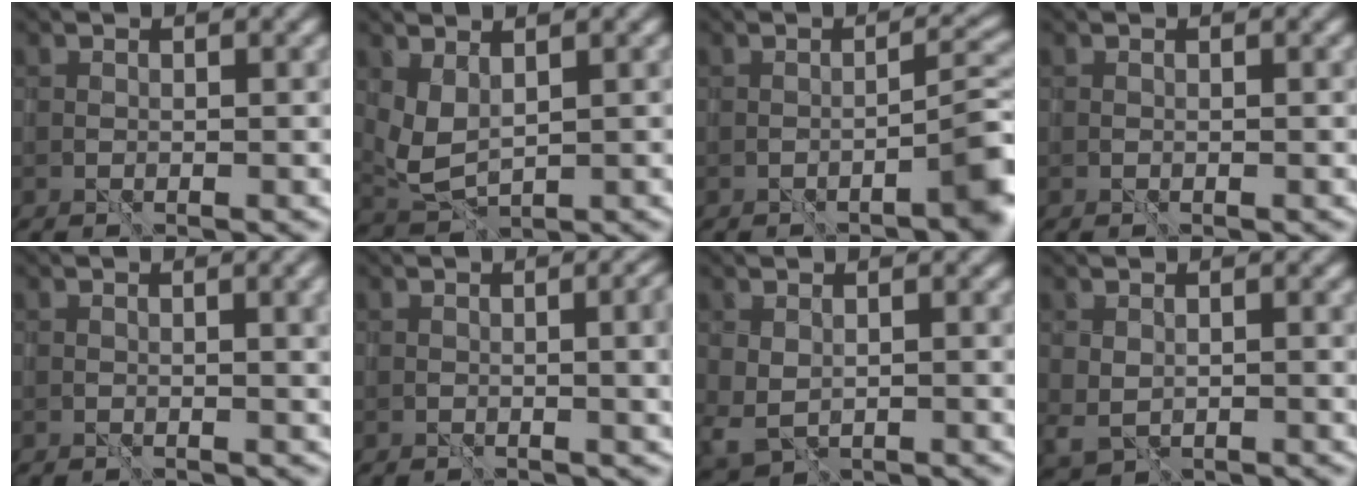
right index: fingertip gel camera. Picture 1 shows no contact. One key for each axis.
{"total": 2.7, "fx": 1.4, "fy": 1.4, "fz": 1.9, "tx": -0.051, "ty": -0.005, "tz": 0.032}
{"total": 3.5, "fx": -1.7, "fy": 0.3, "fz": 3.0, "tx": -0.036, "ty": 0.013, "tz": -0.026}
{"total": 0.0}
{"total": 3.9, "fx": 1.0, "fy": 1.4, "fz": 3.5, "tx": -0.034, "ty": 0.002, "tz": 0.021}
{"total": 5.6, "fx": 0.5, "fy": 2.2, "fz": 5.1, "tx": -0.041, "ty": 0.001, "tz": 0.013}
{"total": 2.2, "fx": 0.8, "fy": 1.4, "fz": 1.5, "tx": -0.038, "ty": -0.006, "tz": 0.021}
{"total": 1.8, "fx": 0.7, "fy": 1.2, "fz": 1.2, "tx": -0.029, "ty": -0.006, "tz": 0.020}